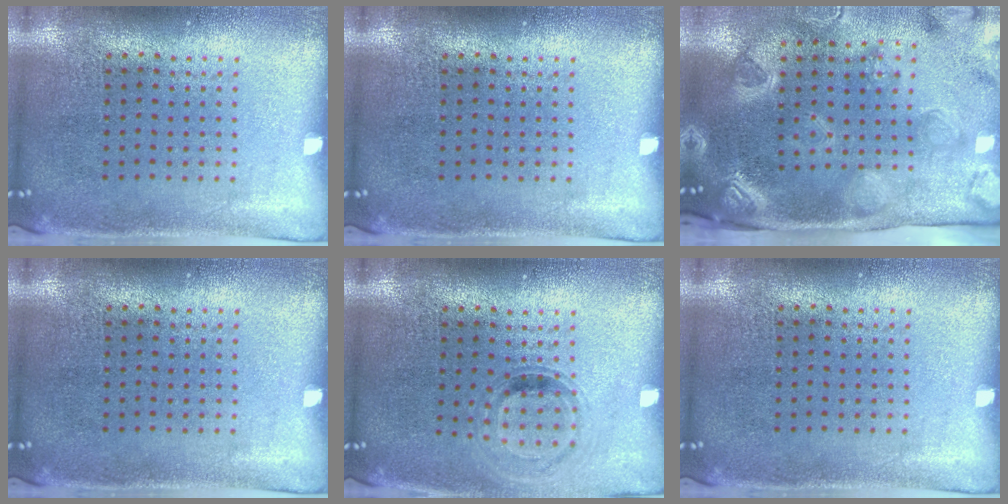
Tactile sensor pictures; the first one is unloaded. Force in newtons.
{"total": 0.0}
{"total": 3.9, "press": 3.0, "slide": 2.6}
{"total": 0.0}
{"total": 0.8, "press": 0.8, "slide": 0.2}
{"total": 0.0}